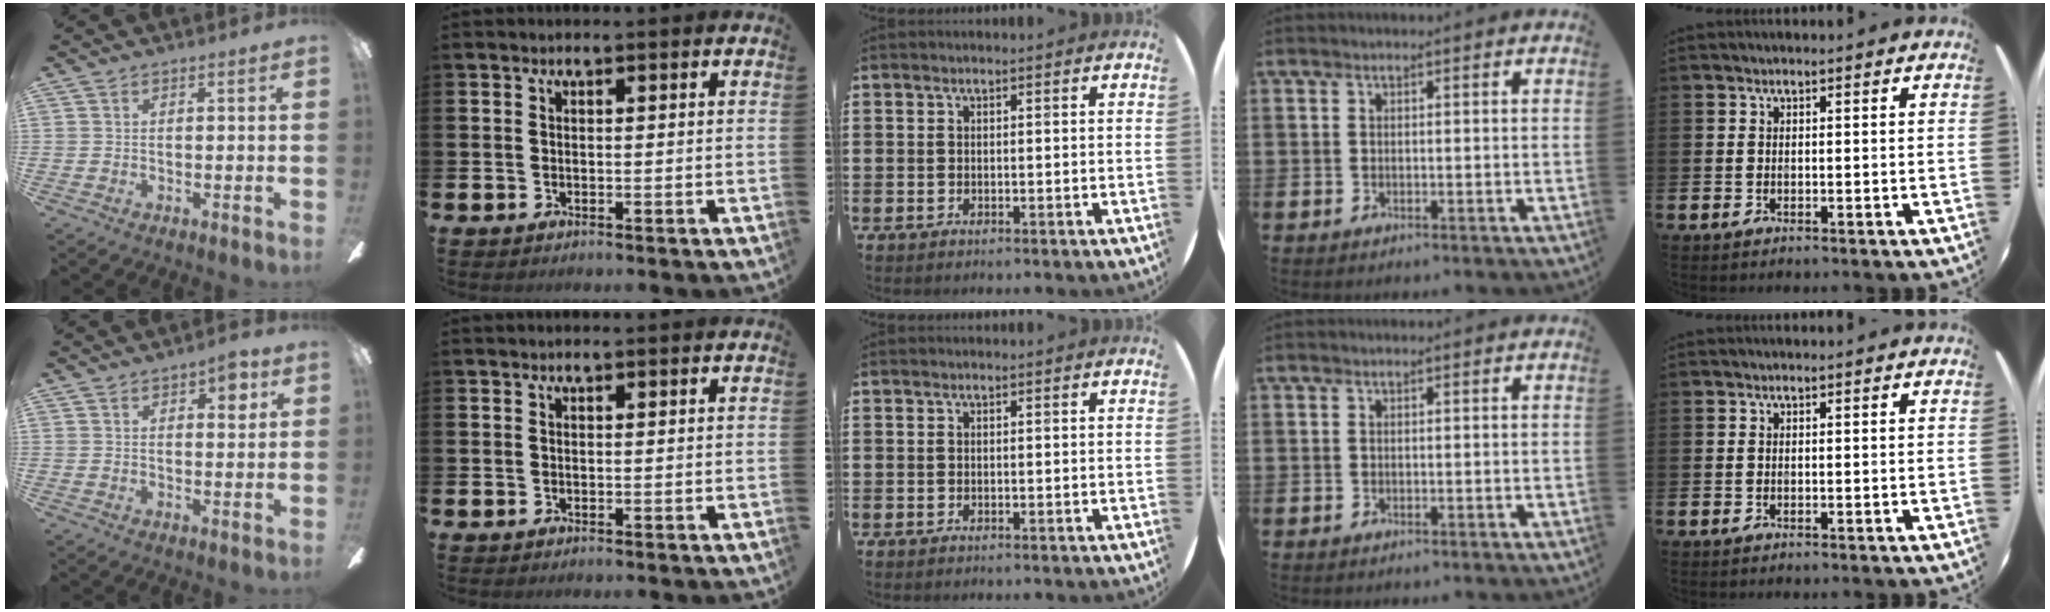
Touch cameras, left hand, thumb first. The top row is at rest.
{"thumb": {"total": 5.4, "force": [2.7, 2.6, 3.9], "torque": [-0.041, -0.006, 0.038]}}